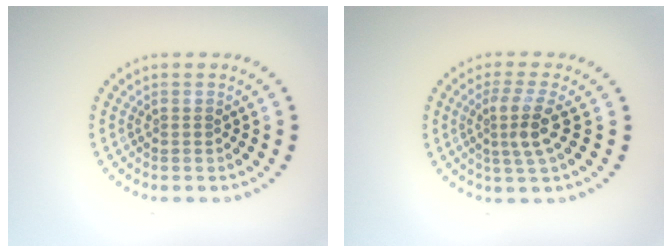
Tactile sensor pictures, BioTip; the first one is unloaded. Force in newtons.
{"total": 2.9, "press": 2.4, "slide": 1.6}